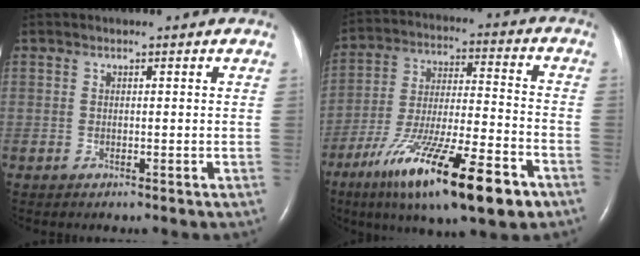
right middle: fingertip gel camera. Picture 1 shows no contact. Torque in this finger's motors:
{"motor_torque": [1.54, -0.60, 0.87, 0.21]}